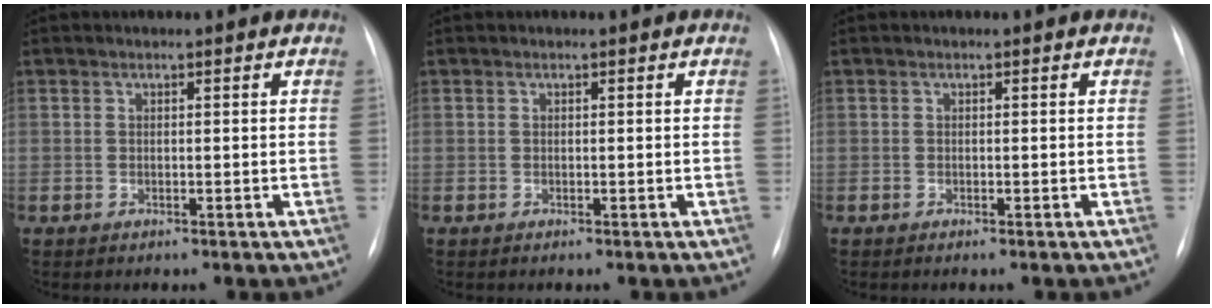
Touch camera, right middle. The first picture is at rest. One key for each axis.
{"total": 0.0}
{"total": 0.0}